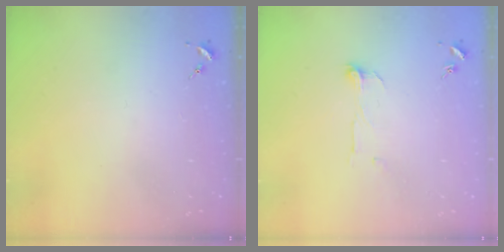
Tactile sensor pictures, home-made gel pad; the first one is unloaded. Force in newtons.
{"total": 5.1, "press": 5.0, "slide": 0.5}